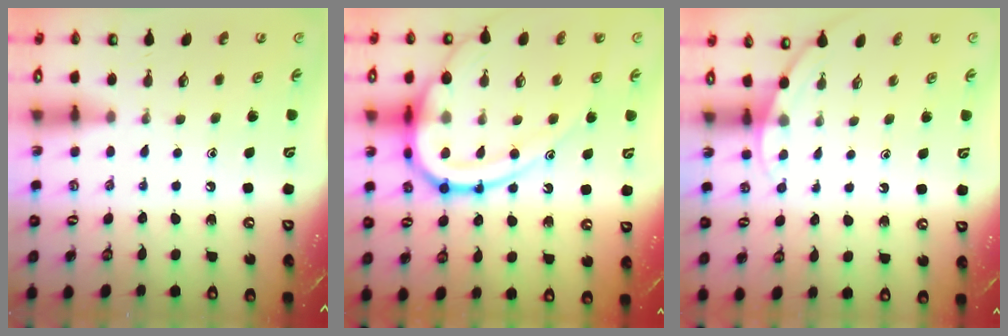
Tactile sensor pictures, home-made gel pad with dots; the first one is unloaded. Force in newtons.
{"total": 22.0, "press": 21.9, "slide": 2.3}
{"total": 4.0, "press": 4.0, "slide": 0.3}